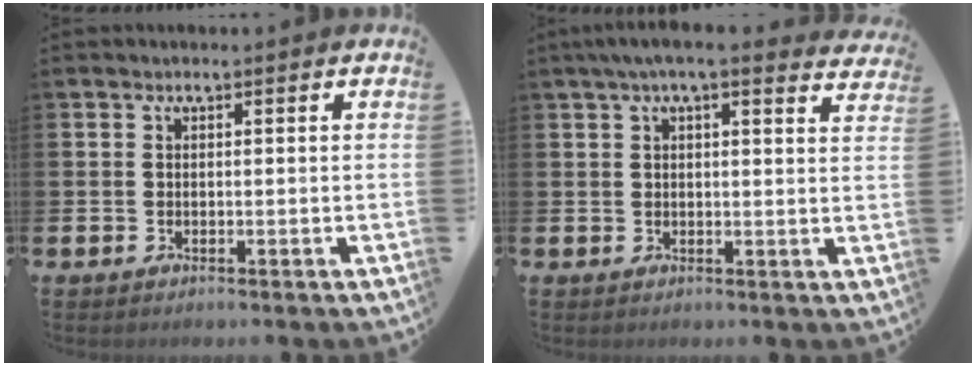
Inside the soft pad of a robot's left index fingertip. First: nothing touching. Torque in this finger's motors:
{"motor_torque": [1.15, -0.98, 0.72, 0.21]}